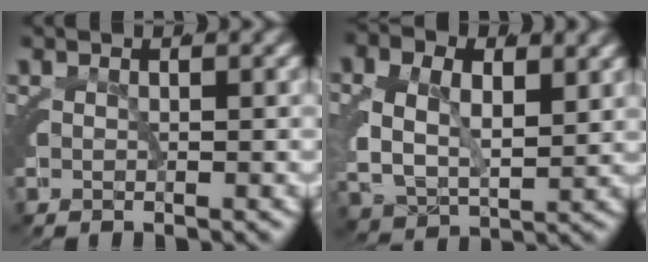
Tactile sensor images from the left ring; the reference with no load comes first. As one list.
[{"total": 6.9, "force": [0.8, 5.4, 4.3], "torque": [-0.100, -0.014, 0.016]}]